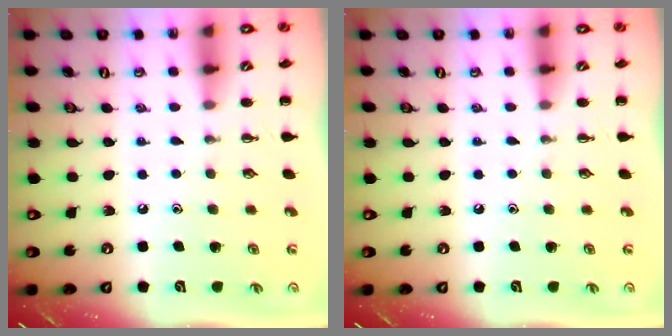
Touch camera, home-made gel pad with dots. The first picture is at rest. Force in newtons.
{"total": 0.0}